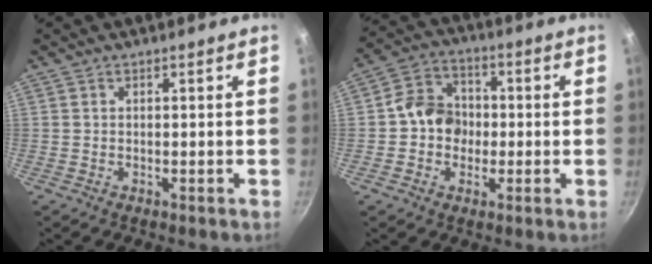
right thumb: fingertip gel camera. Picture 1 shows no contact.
{"total": 8.7, "force": [-0.5, 7.5, 4.3], "torque": [-0.039, 0.020, -0.027]}